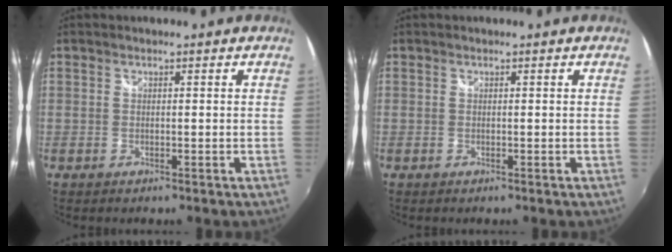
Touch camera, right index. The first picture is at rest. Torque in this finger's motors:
{"motor_torque": [-0.01, 0.01, 0.00, 0.00]}